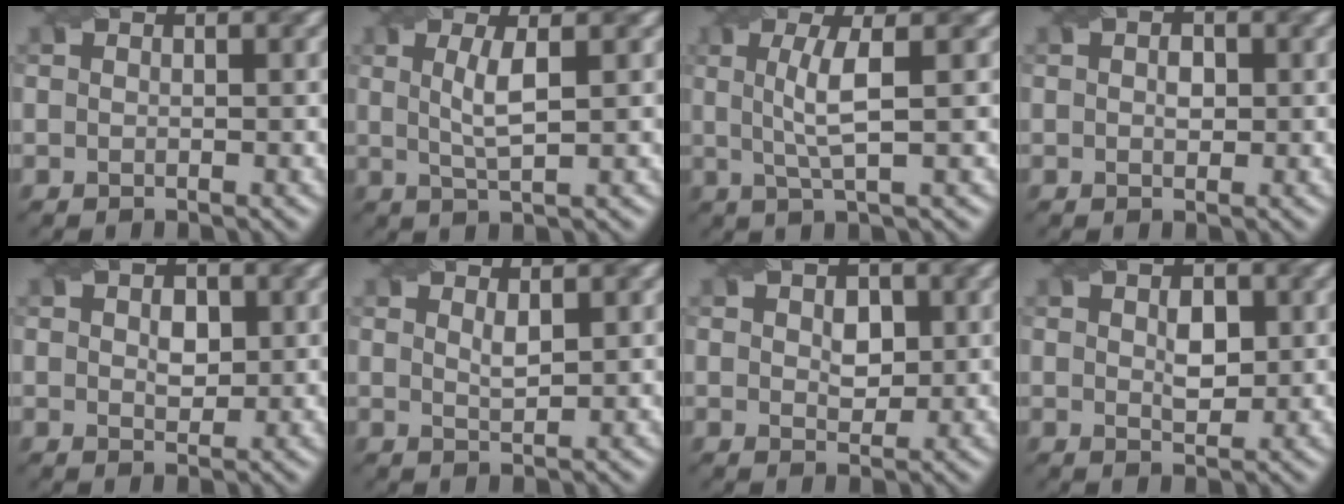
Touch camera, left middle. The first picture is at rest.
{"total": 3.1, "force": [0.7, 0.6, 2.9], "torque": [-0.059, 0.000, 0.015]}
{"total": 4.0, "force": [0.6, 0.7, 3.9], "torque": [-0.075, 0.004, 0.014]}
{"total": 1.3, "force": [0.1, 0.9, 1.0], "torque": [-0.016, 0.002, 0.000]}
{"total": 2.1, "force": [0.5, 1.4, 1.5], "torque": [-0.023, -0.004, 0.012]}
{"total": 1.2, "force": [0.8, 0.3, 0.8], "torque": [-0.018, -0.002, 0.015]}
{"total": 2.4, "force": [0.6, 1.7, 1.6], "torque": [-0.026, -0.004, 0.012]}
{"total": 2.3, "force": [0.6, 1.3, 1.8], "torque": [-0.032, 0.000, 0.012]}